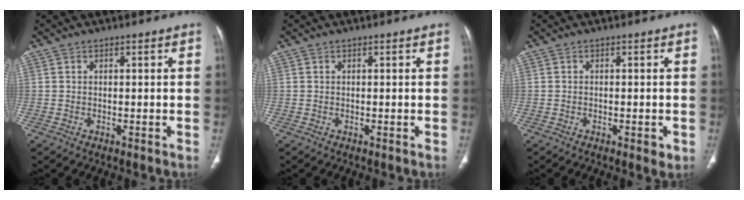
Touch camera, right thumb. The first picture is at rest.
{"total": 0.0}
{"total": 1.9, "force": [-0.7, 0.7, 1.5], "torque": [-0.020, -0.002, -0.008]}